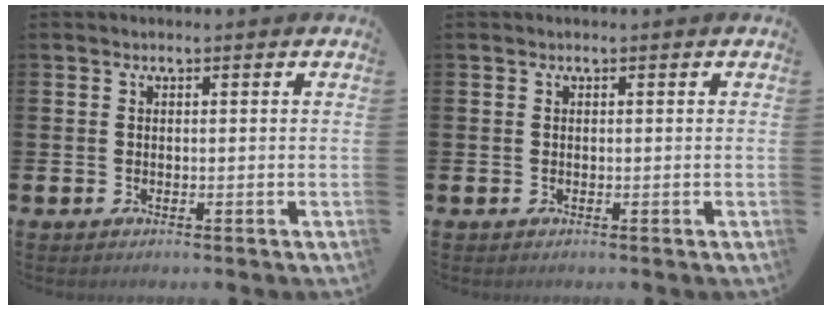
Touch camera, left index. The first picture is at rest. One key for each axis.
{"total": 0.0}